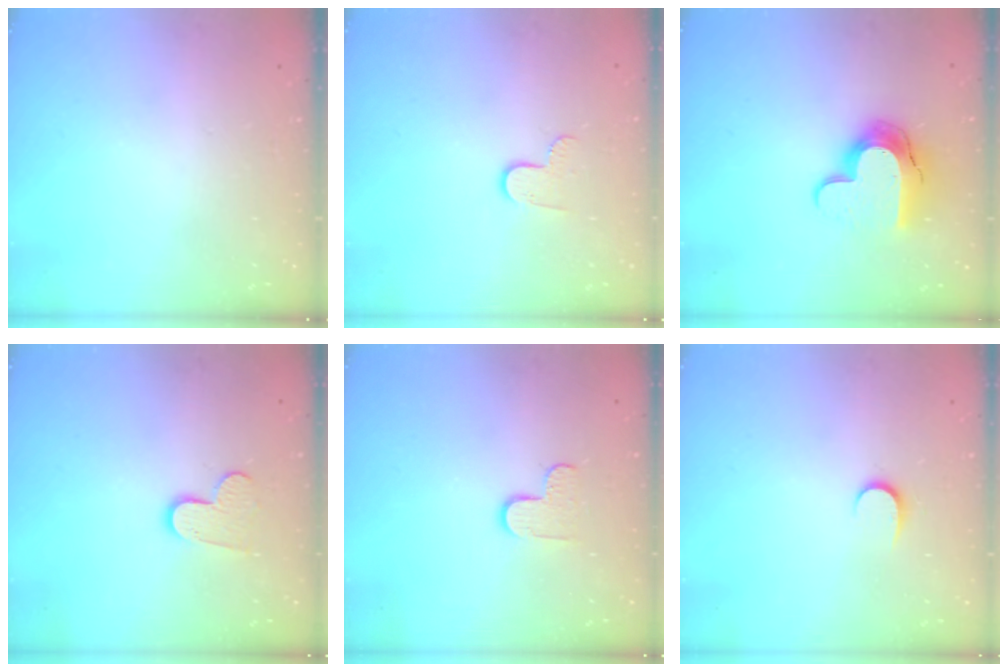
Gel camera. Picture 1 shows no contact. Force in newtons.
{"total": 5.2, "press": 5.2, "slide": 0.5}
{"total": 13.0, "press": 13.0, "slide": 1.0}
{"total": 8.5, "press": 8.5, "slide": 0.5}
{"total": 5.5, "press": 5.5, "slide": 0.5}
{"total": 5.1, "press": 5.1, "slide": 0.5}